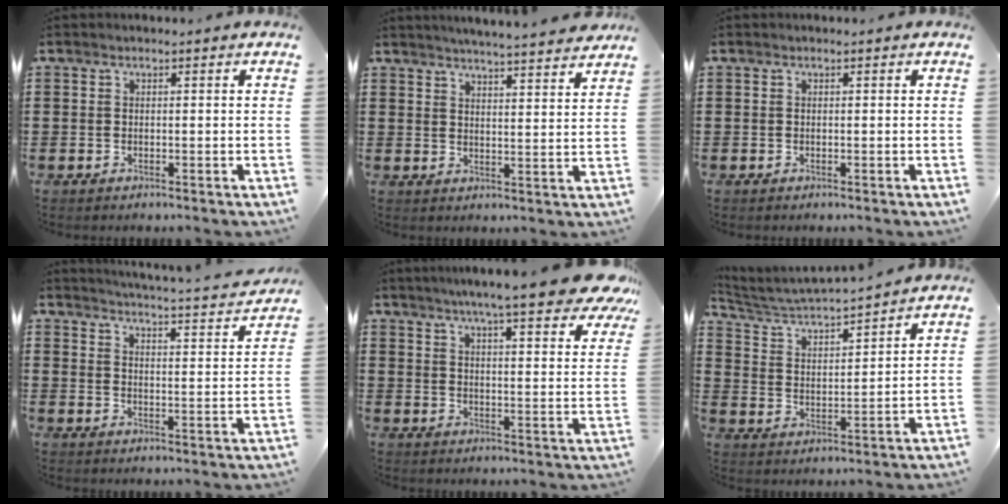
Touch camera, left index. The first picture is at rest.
{"total": 4.5, "force": [4.4, -0.7, 0.8], "torque": [-0.032, -0.026, 0.076]}
{"total": 0.0}
{"total": 3.8, "force": [3.6, -0.7, 0.8], "torque": [-0.027, -0.038, 0.055]}
{"total": 9.1, "force": [7.5, 0.2, 5.1], "torque": [-0.108, -0.034, 0.126]}
{"total": 3.8, "force": [3.7, 0.2, 0.9], "torque": [-0.040, -0.033, 0.056]}